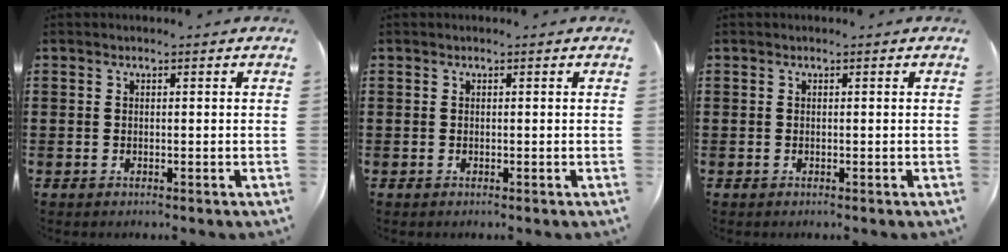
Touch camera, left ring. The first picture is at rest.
{"total": 0.0}
{"total": 0.0}